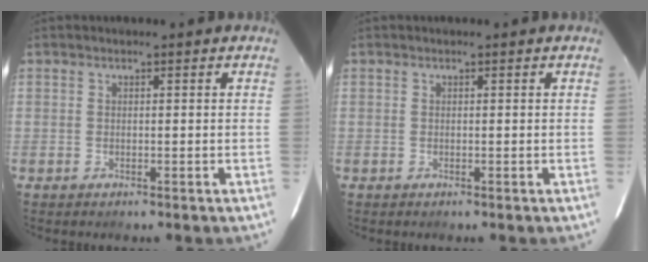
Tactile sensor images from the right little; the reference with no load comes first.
{"total": 0.0}